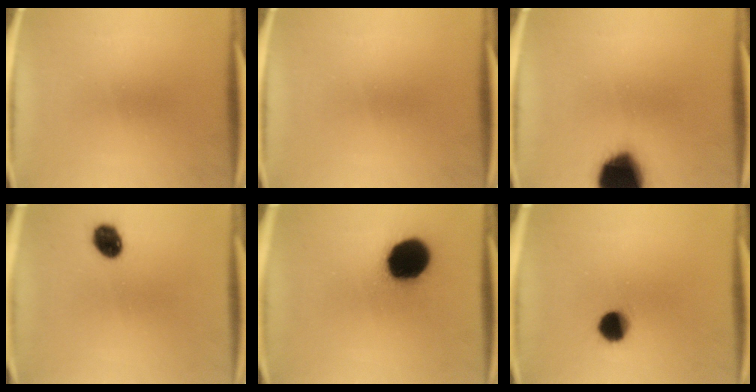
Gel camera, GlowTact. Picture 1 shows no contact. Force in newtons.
{"total": 0.0}
{"total": 18.8}
{"total": 6.3}
{"total": 17.8}
{"total": 6.6}